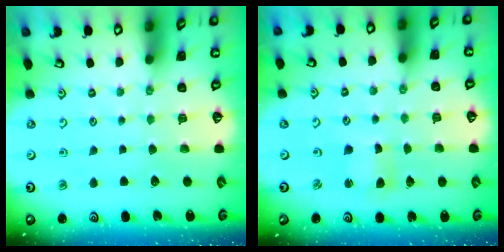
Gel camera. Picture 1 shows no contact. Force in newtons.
{"total": 2.7, "press": 2.7, "slide": 0.2}